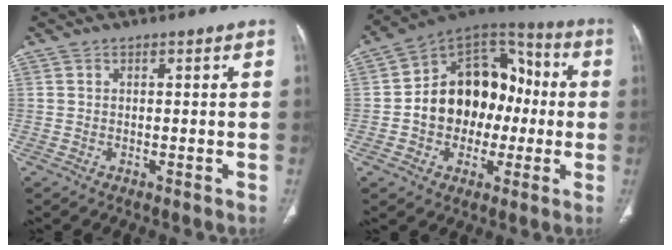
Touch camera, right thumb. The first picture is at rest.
{"total": 18.7, "force": [-1.3, 14.2, 12.1], "torque": [-0.135, 0.044, -0.023]}